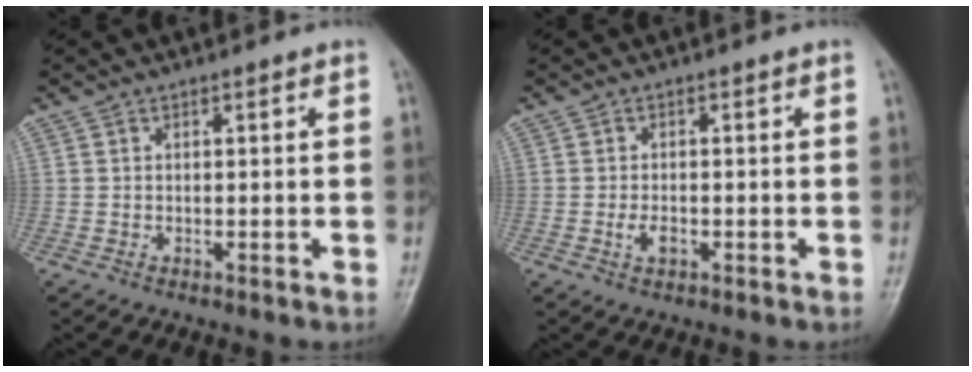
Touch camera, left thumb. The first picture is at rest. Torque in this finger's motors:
{"motor_torque": [-0.19, 0.30, 0.33, 0.05, 0.01]}